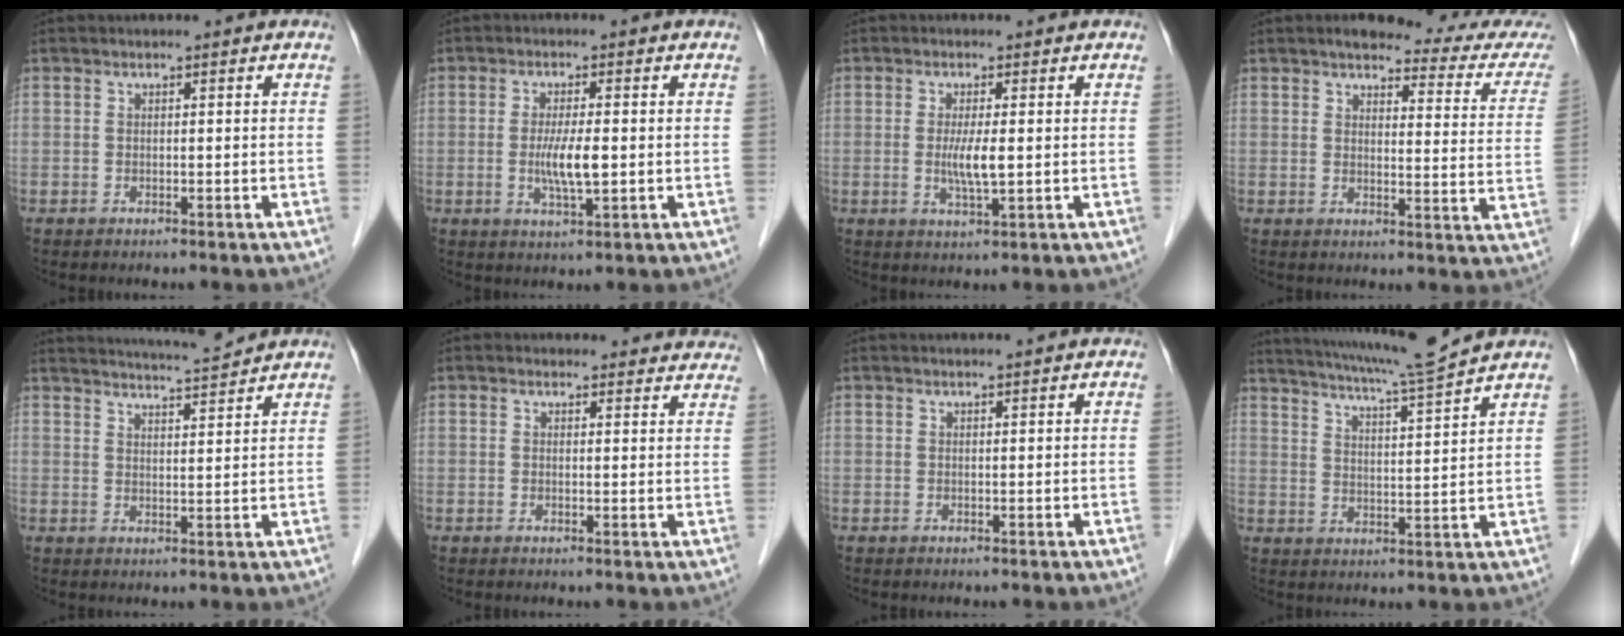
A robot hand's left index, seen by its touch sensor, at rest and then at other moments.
{"total": 4.9, "force": [-0.4, 0.6, 4.9], "torque": [-0.099, -0.009, -0.007]}
{"total": 3.8, "force": [-0.1, 0.3, 3.8], "torque": [-0.079, -0.007, 0.000]}
{"total": 14.6, "force": [13.5, 1.5, 5.4], "torque": [-0.047, -0.043, 0.130]}
{"total": 8.1, "force": [7.9, -0.7, 2.0], "torque": [-0.042, 0.007, 0.119]}
{"total": 10.8, "force": [10.4, 2.9, 1.2], "torque": [0.028, 0.000, 0.086]}
{"total": 1.6, "force": [1.5, -0.2, 0.5], "torque": [-0.006, 0.012, 0.027]}
{"total": 11.4, "force": [10.4, -2.0, 4.1], "torque": [-0.078, -0.012, 0.162]}